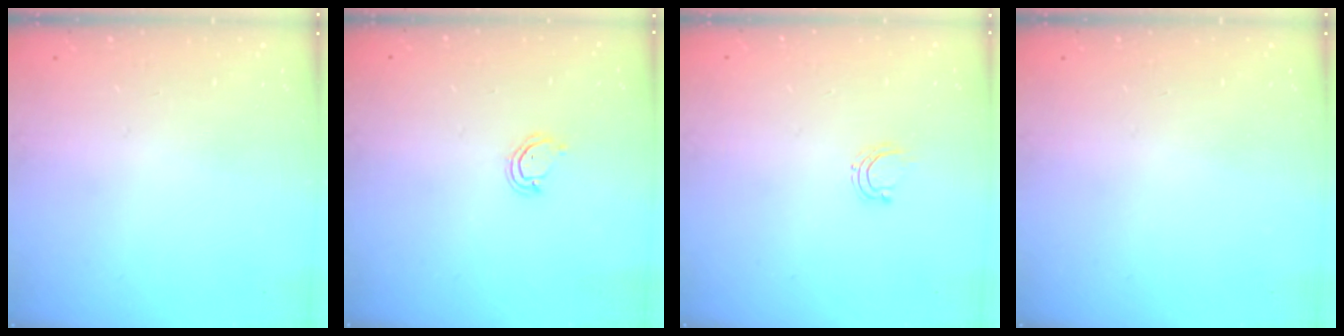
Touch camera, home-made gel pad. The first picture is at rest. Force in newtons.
{"total": 4.0, "press": 4.0, "slide": 0.3}
{"total": 4.3, "press": 4.3, "slide": 0.3}
{"total": 0.0}